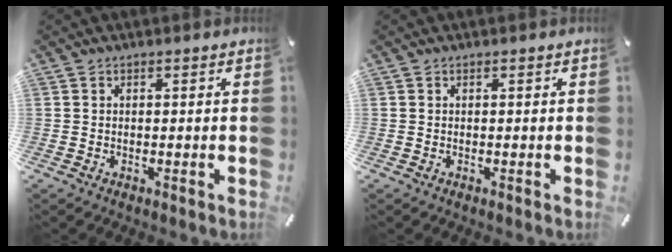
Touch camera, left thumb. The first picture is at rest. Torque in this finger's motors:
{"motor_torque": [-0.01, -0.02, 0.01, 0.01, 0.00]}